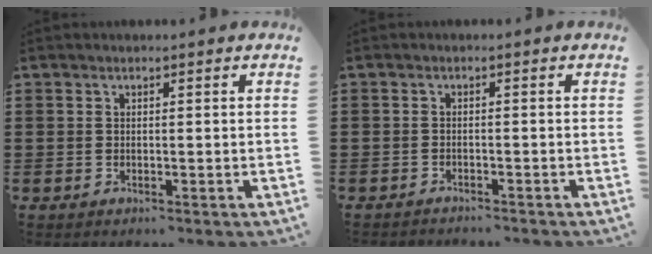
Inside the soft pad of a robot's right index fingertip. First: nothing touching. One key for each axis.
{"total": 1.2, "fx": -1.2, "fy": 0.1, "fz": 0.0, "tx": -0.004, "ty": 0.002, "tz": -0.025}